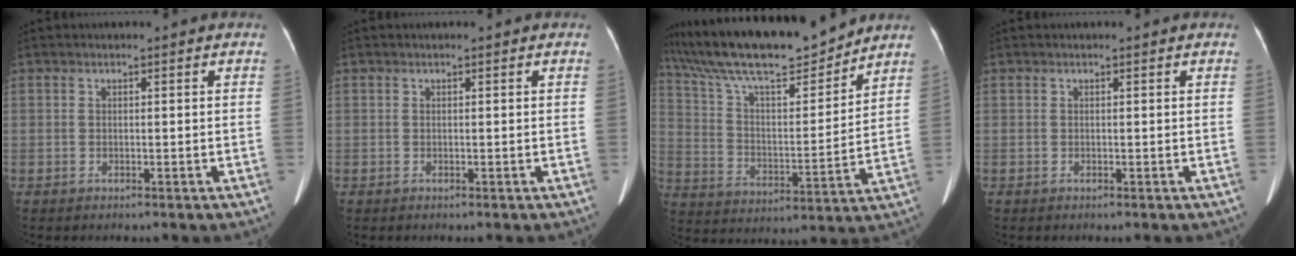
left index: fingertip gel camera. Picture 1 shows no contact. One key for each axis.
{"total": 0.0}
{"total": 19.8, "fx": 16.9, "fy": 2.5, "fz": 9.9, "tx": -0.191, "ty": 0.009, "tz": 0.293}
{"total": 0.0}